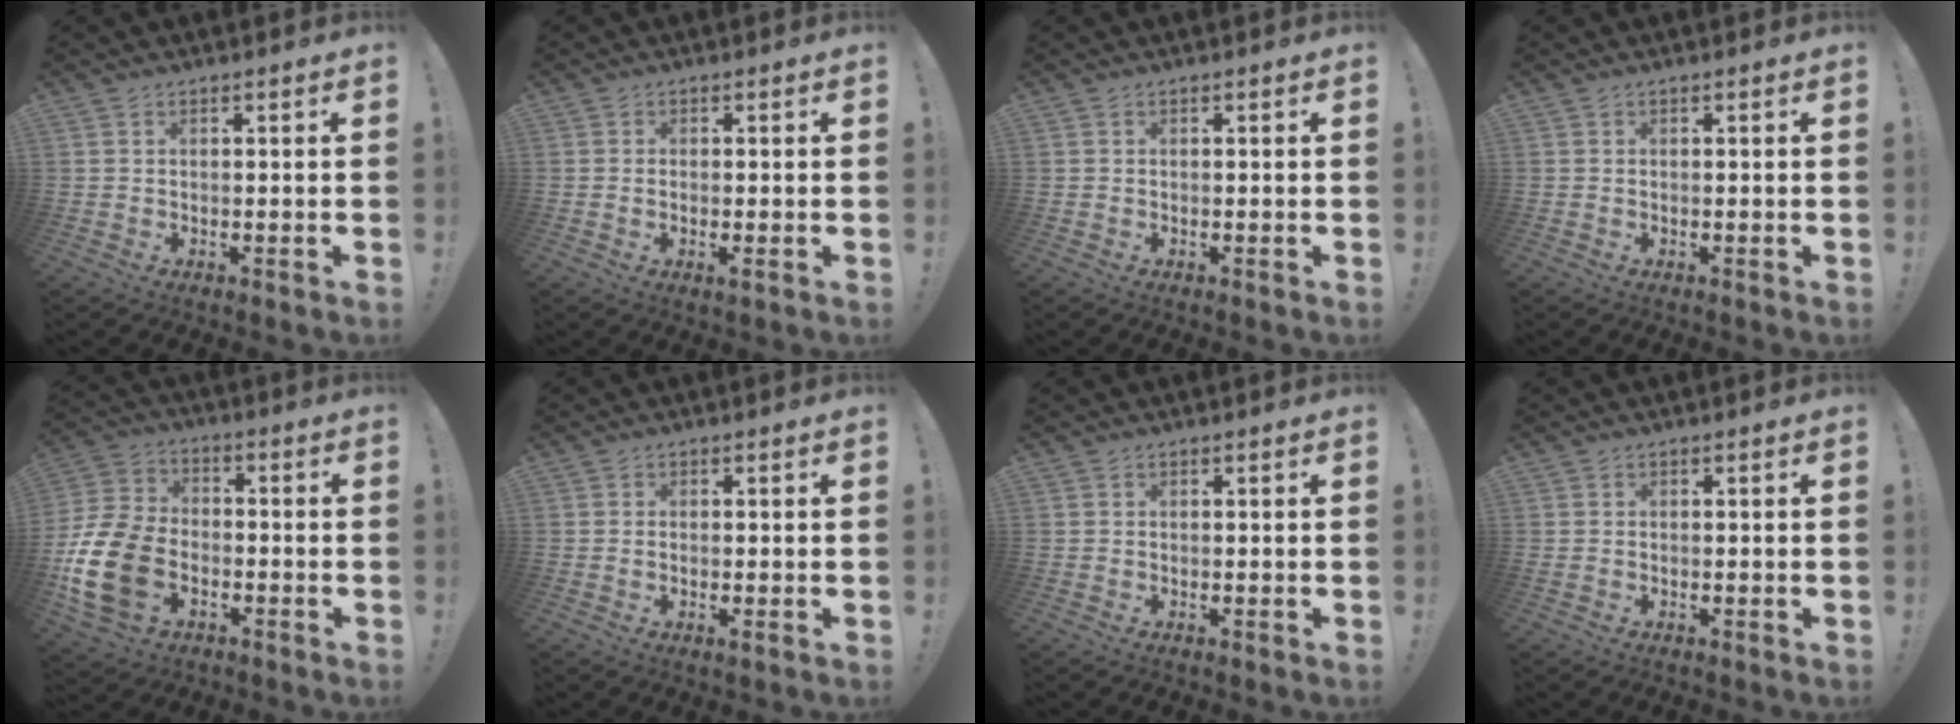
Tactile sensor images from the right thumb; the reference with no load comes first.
{"total": 1.7, "force": [-0.5, 0.3, 1.6], "torque": [-0.026, 0.002, -0.009]}
{"total": 0.0}
{"total": 0.0}
{"total": 18.0, "force": [-6.3, 12.6, 11.2], "torque": [-0.216, 0.041, -0.102]}
{"total": 1.2, "force": [-0.3, 0.1, 1.1], "torque": [-0.028, 0.004, -0.004]}
{"total": 0.0}
{"total": 0.0}